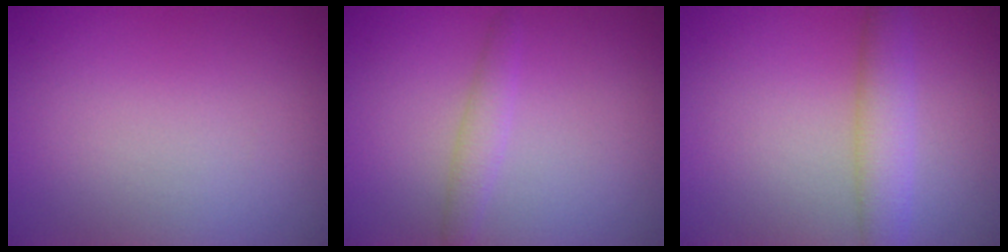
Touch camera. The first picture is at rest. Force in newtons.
{"total": 1.5, "press": 1.5, "slide": 0.0}
{"total": 3.2, "press": 3.2, "slide": 0.2}